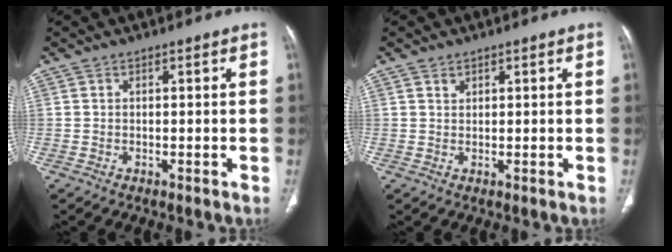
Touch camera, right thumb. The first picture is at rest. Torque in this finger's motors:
{"motor_torque": [-0.51, -0.26, -0.39, 0.12, 0.06]}